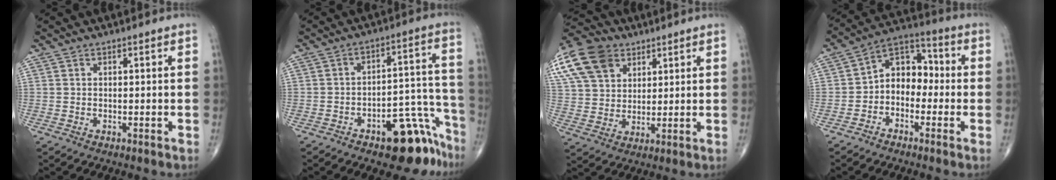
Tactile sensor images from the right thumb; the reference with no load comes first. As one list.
[{"total": 13.8, "force": [-9.1, 6.0, 8.5], "torque": [-0.052, 0.099, -0.123]}, {"total": 17.6, "force": [8.3, 12.5, 9.2], "torque": [-0.193, 0.010, 0.152]}, {"total": 9.2, "force": [-1.7, 6.8, 6.0], "torque": [-0.060, 0.046, -0.050]}]